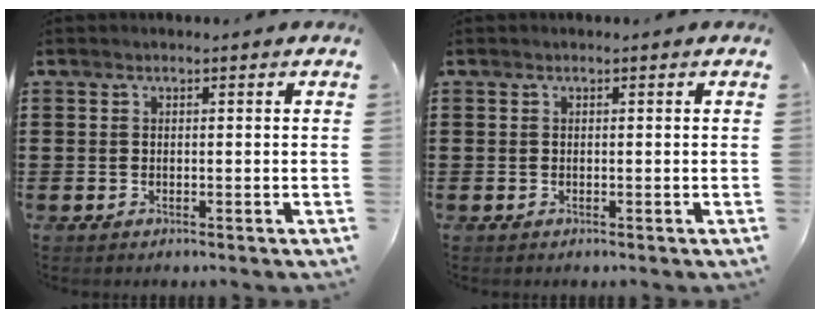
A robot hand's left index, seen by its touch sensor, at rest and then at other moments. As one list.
[{"total": 0.0}]